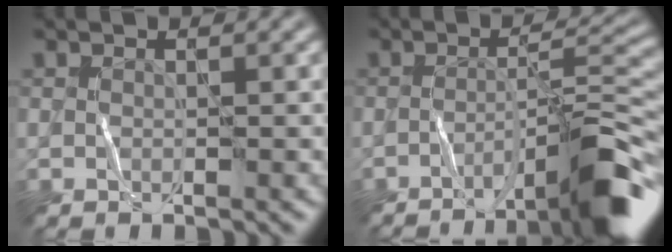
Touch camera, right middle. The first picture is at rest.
{"total": 7.9, "force": [-4.7, 0.9, 6.3], "torque": [-0.080, 0.017, -0.078]}